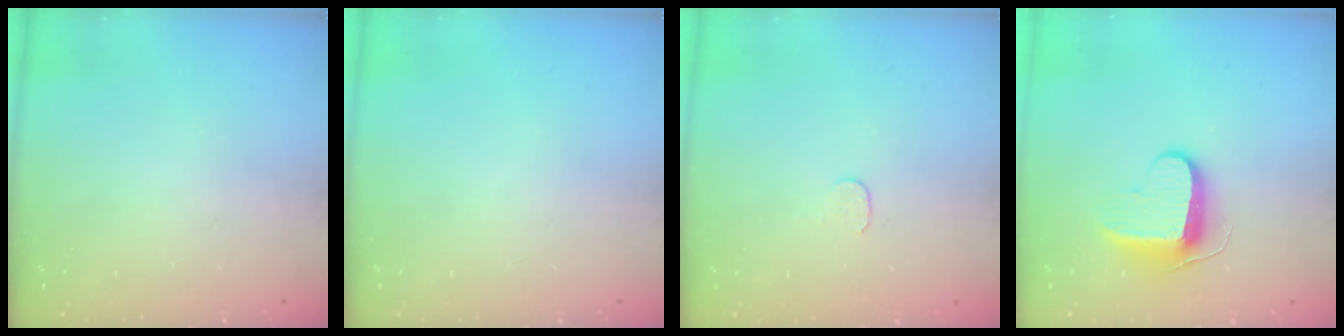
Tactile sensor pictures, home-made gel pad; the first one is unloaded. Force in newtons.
{"total": 0.0}
{"total": 3.7, "press": 3.7, "slide": 0.4}
{"total": 8.9, "press": 8.9, "slide": 0.8}